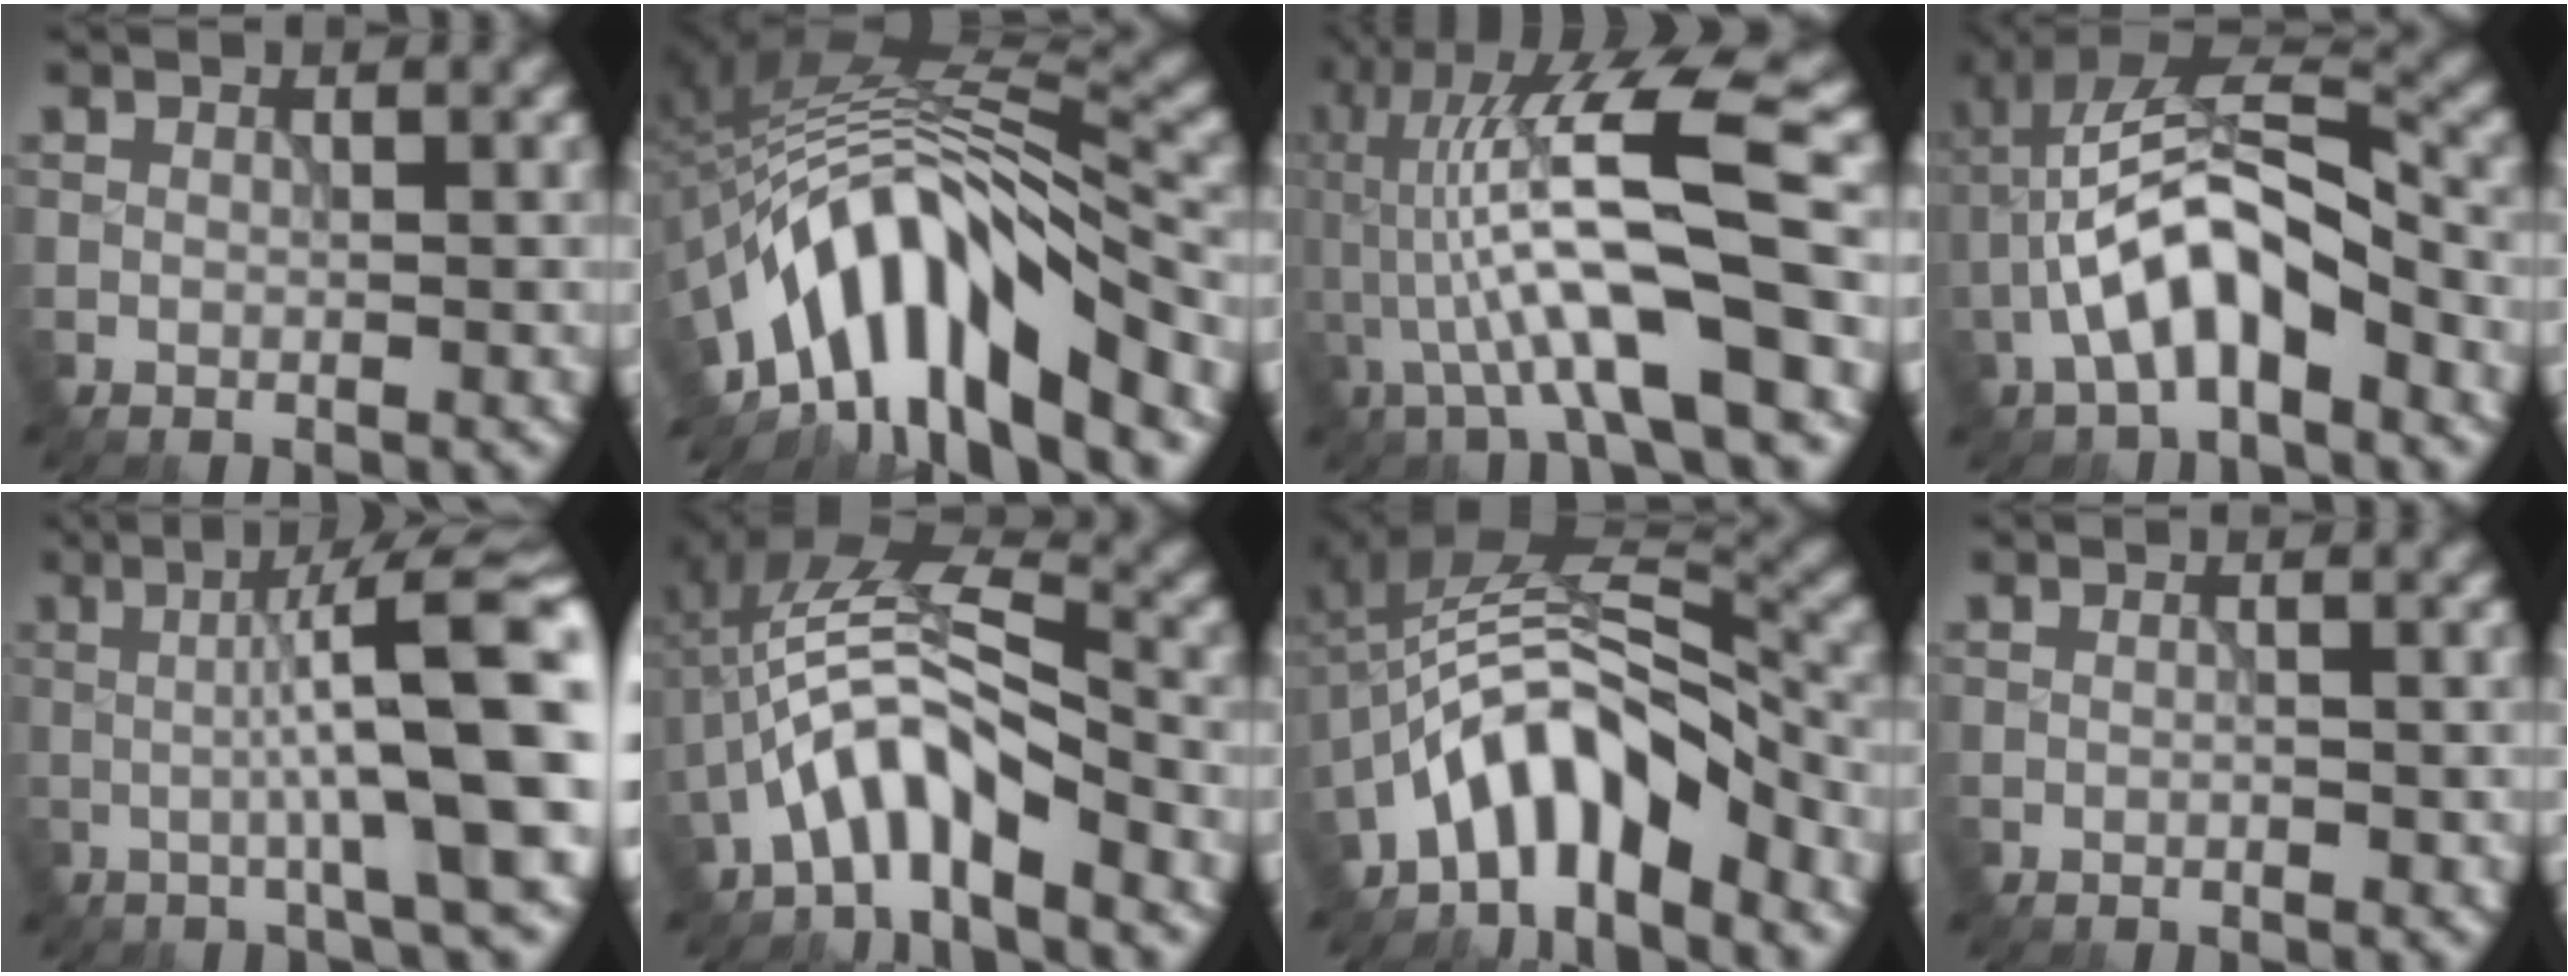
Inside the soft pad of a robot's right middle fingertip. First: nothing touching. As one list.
[{"total": 12.4, "force": [-6.6, 4.1, 9.6], "torque": [-0.153, 0.011, -0.114]}, {"total": 11.8, "force": [-1.0, 2.3, 11.5], "torque": [-0.210, 0.027, -0.020]}, {"total": 8.0, "force": [-2.9, 3.2, 6.7], "torque": [-0.127, 0.024, -0.055]}, {"total": 11.8, "force": [0.1, 1.9, 11.7], "torque": [-0.145, 0.016, 0.000]}, {"total": 6.7, "force": [-3.4, 2.3, 5.3], "torque": [-0.097, 0.017, -0.069]}, {"total": 8.4, "force": [-4.9, 3.3, 5.9], "torque": [-0.088, 0.018, -0.097]}, {"total": 0.6, "force": [-0.2, 0.2, 0.5], "torque": [-0.011, 0.000, -0.004]}]